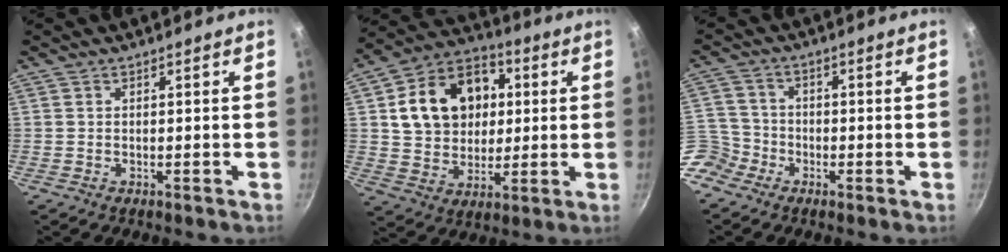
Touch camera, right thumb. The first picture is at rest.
{"total": 18.0, "force": [3.3, 14.1, 10.7], "torque": [-0.147, 0.018, 0.054]}
{"total": 7.3, "force": [-4.2, 5.7, 1.6], "torque": [-0.004, 0.046, -0.093]}